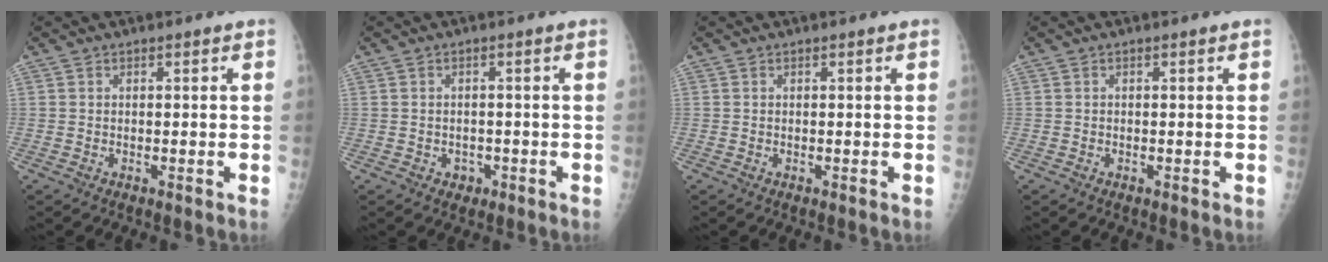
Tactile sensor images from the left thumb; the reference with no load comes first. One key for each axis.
{"total": 2.0, "fx": -0.9, "fy": 1.7, "fz": 0.6, "tx": -0.002, "ty": 0.007, "tz": -0.009}
{"total": 0.0}
{"total": 0.0}